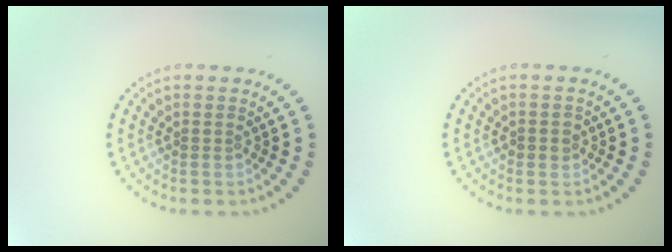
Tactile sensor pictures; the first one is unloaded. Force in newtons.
{"total": 1.1, "press": 1.1, "slide": 0.3}